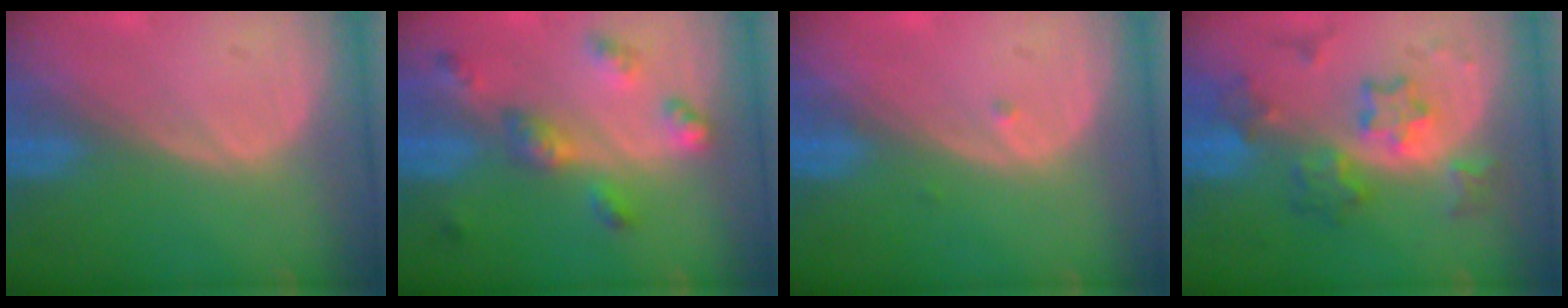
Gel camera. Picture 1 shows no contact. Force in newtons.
{"total": 6.3, "press": 5.7, "slide": 2.6}
{"total": 0.6, "press": 0.5, "slide": 0.3}
{"total": 7.1, "press": 7.1, "slide": 0.3}